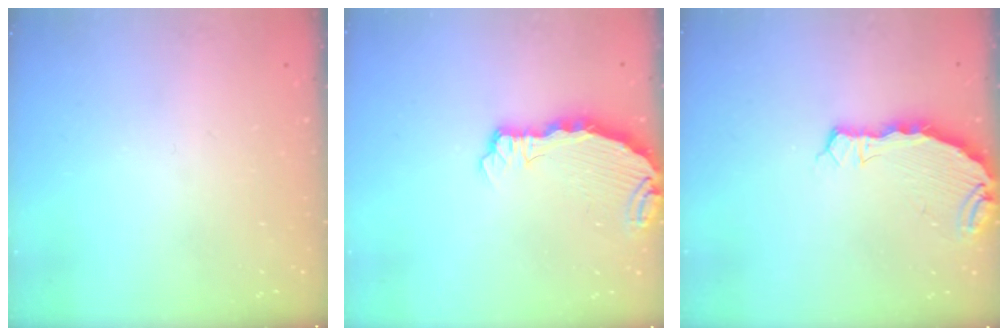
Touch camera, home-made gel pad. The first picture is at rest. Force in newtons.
{"total": 4.8, "press": 4.7, "slide": 0.5}
{"total": 5.7, "press": 5.0, "slide": 2.8}